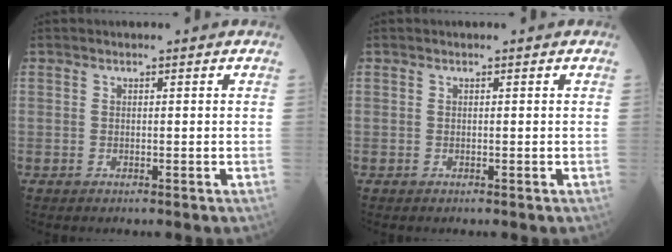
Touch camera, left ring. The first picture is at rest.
{"total": 0.0}